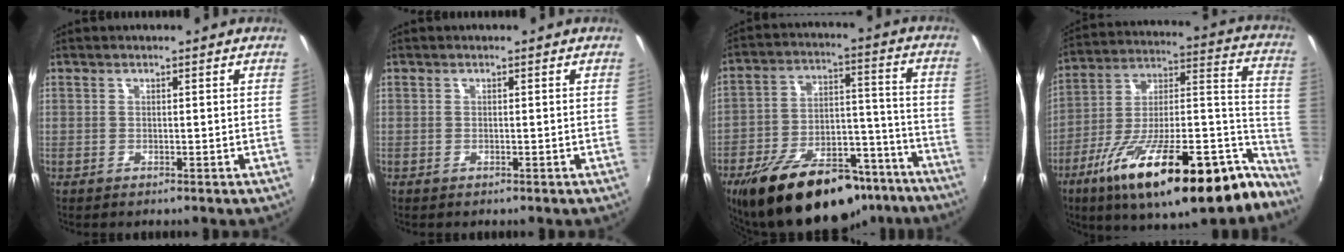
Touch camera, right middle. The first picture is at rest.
{"total": 0.0}
{"total": 25.4, "force": [-18.4, 11.1, 13.5], "torque": [-0.240, 0.013, -0.258]}
{"total": 30.9, "force": [-20.6, 8.8, 21.3], "torque": [-0.305, -0.018, -0.318]}